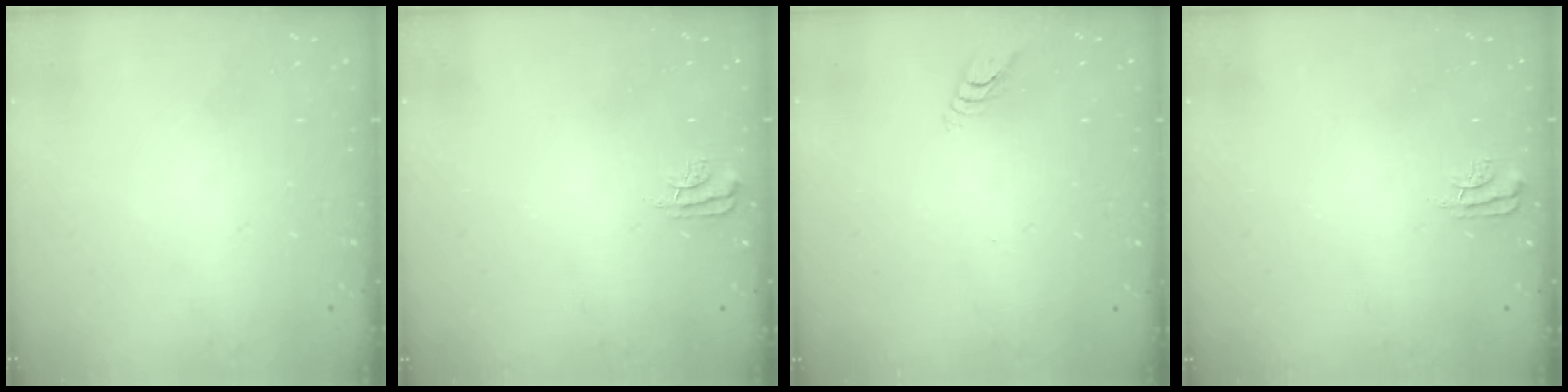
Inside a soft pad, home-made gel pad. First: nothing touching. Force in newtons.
{"total": 4.0, "press": 4.0, "slide": 0.4}
{"total": 3.3, "press": 3.3, "slide": 0.3}
{"total": 4.0, "press": 4.0, "slide": 0.4}